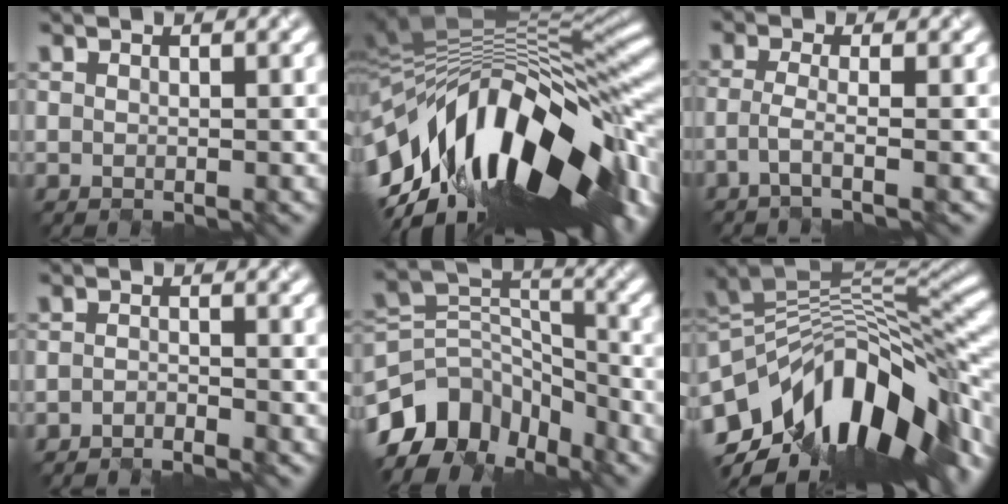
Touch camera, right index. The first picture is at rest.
{"total": 17.9, "force": [-5.2, 8.8, 14.8], "torque": [-0.265, -0.003, -0.093]}
{"total": 2.3, "force": [-1.3, 0.4, 1.8], "torque": [-0.032, -0.008, -0.038]}
{"total": 2.4, "force": [-2.4, 0.0, 0.2], "torque": [0.000, -0.005, -0.045]}
{"total": 9.6, "force": [-6.2, 5.9, 4.3], "torque": [-0.081, 0.003, -0.124]}
{"total": 14.0, "force": [-4.8, 7.0, 11.1], "torque": [-0.189, 0.015, -0.093]}